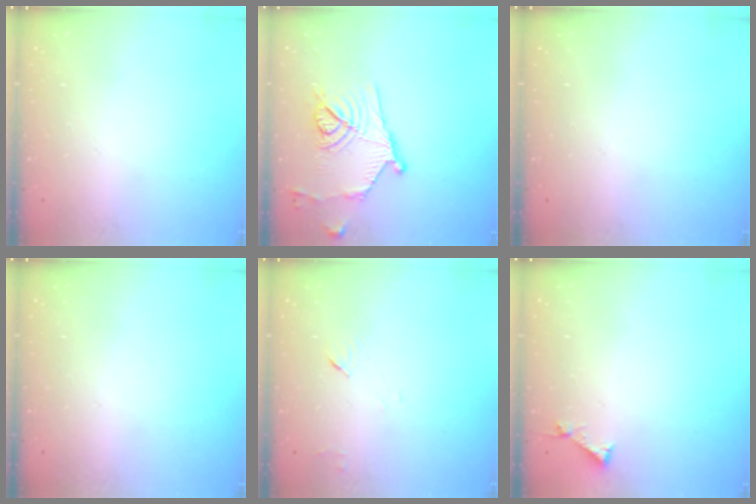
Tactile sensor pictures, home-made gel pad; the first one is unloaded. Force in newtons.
{"total": 14.8, "press": 14.6, "slide": 2.2}
{"total": 0.0}
{"total": 0.0}
{"total": 3.7, "press": 3.6, "slide": 0.5}
{"total": 3.1, "press": 3.1, "slide": 0.3}